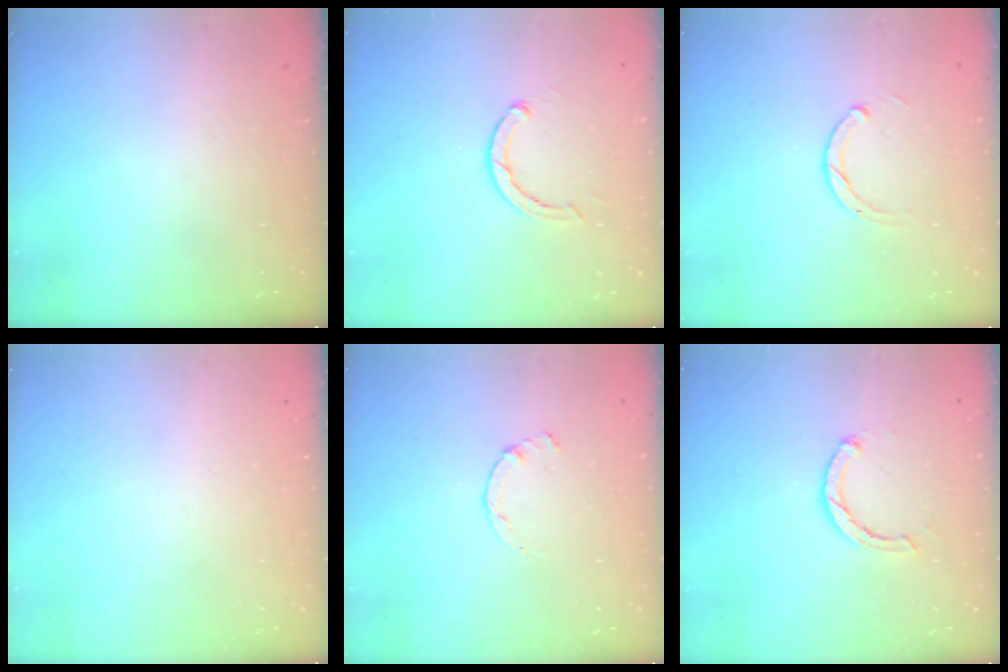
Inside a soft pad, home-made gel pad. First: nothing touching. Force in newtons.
{"total": 3.5, "press": 3.4, "slide": 0.6}
{"total": 2.3, "press": 2.3, "slide": 0.3}
{"total": 0.0}
{"total": 0.9, "press": 0.9, "slide": 0.3}
{"total": 2.4, "press": 2.3, "slide": 0.4}